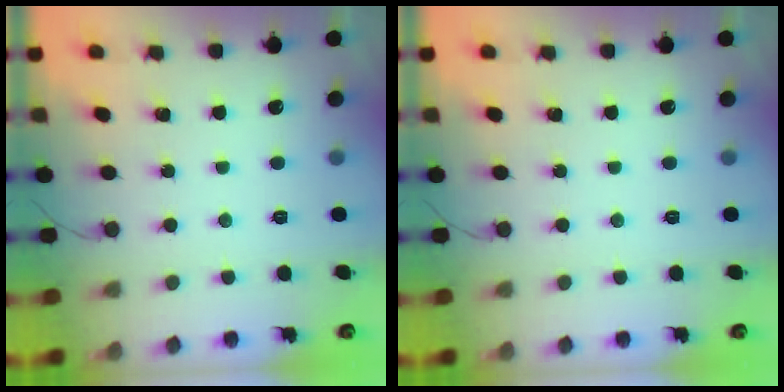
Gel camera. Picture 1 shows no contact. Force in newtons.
{"total": 0.0}